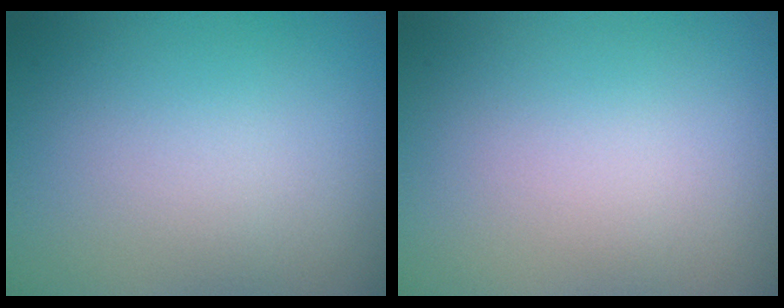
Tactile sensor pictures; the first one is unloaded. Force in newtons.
{"total": 0.0}